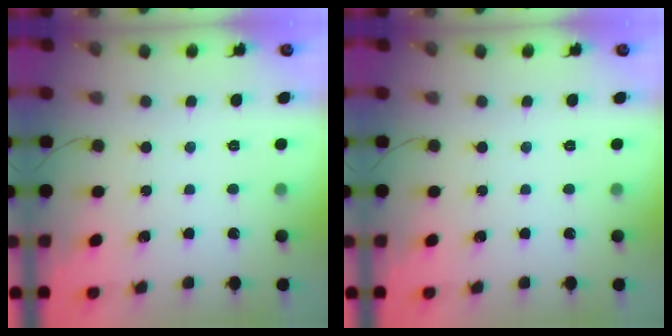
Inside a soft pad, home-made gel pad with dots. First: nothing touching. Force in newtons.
{"total": 0.0}